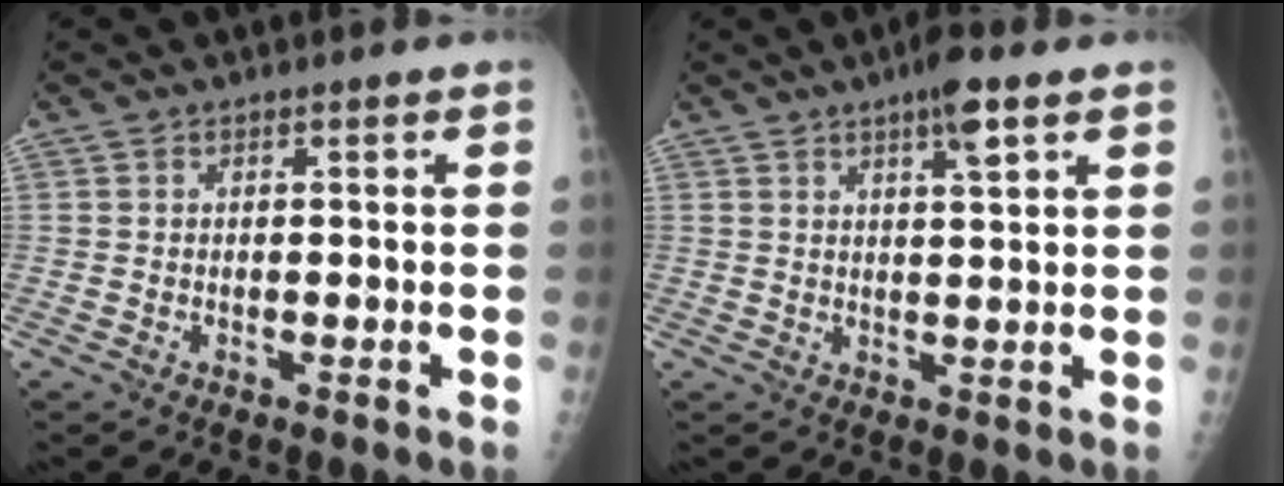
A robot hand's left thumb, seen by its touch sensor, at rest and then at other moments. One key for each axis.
{"total": 5.4, "fx": 3.1, "fy": 0.9, "fz": 4.3, "tx": -0.070, "ty": -0.009, "tz": 0.047}